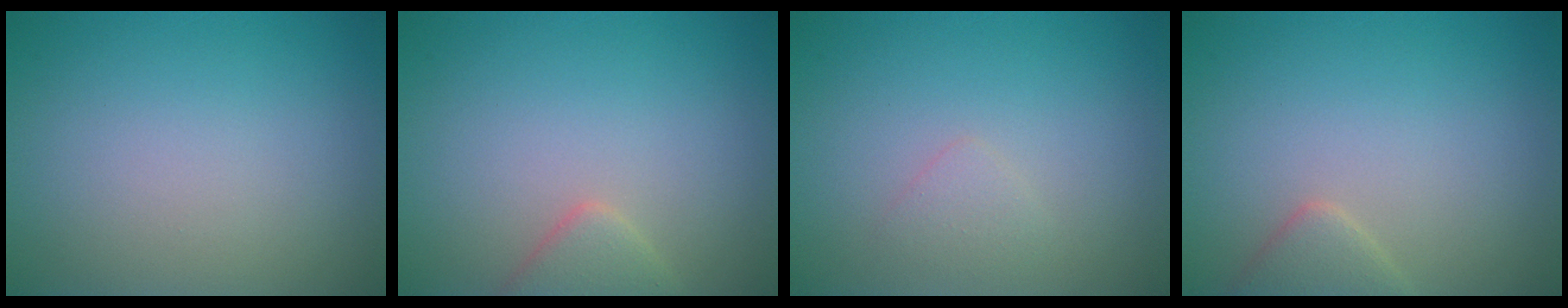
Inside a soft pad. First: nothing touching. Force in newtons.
{"total": 2.1, "press": 2.1, "slide": 0.2}
{"total": 1.1, "press": 1.1, "slide": 0.1}
{"total": 2.0, "press": 2.0, "slide": 0.1}